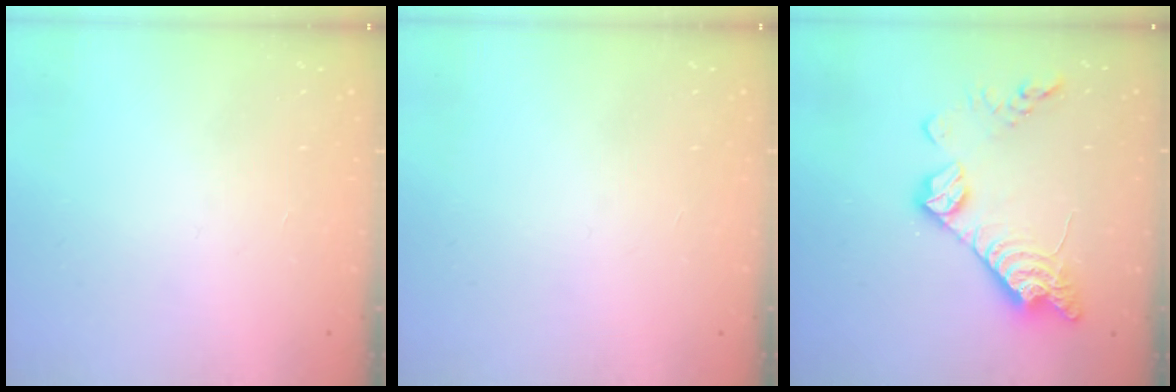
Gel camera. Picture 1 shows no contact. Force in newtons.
{"total": 0.0}
{"total": 15.1, "press": 15.0, "slide": 1.0}